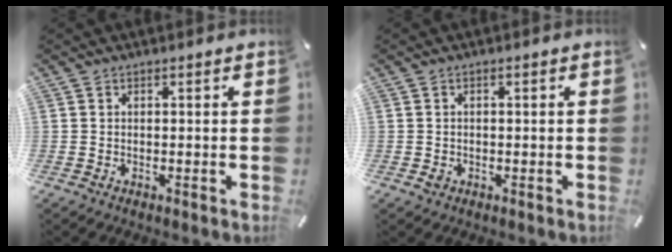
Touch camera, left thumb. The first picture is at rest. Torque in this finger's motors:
{"motor_torque": [-0.03, 0.27, 0.00, -0.05, 0.01]}